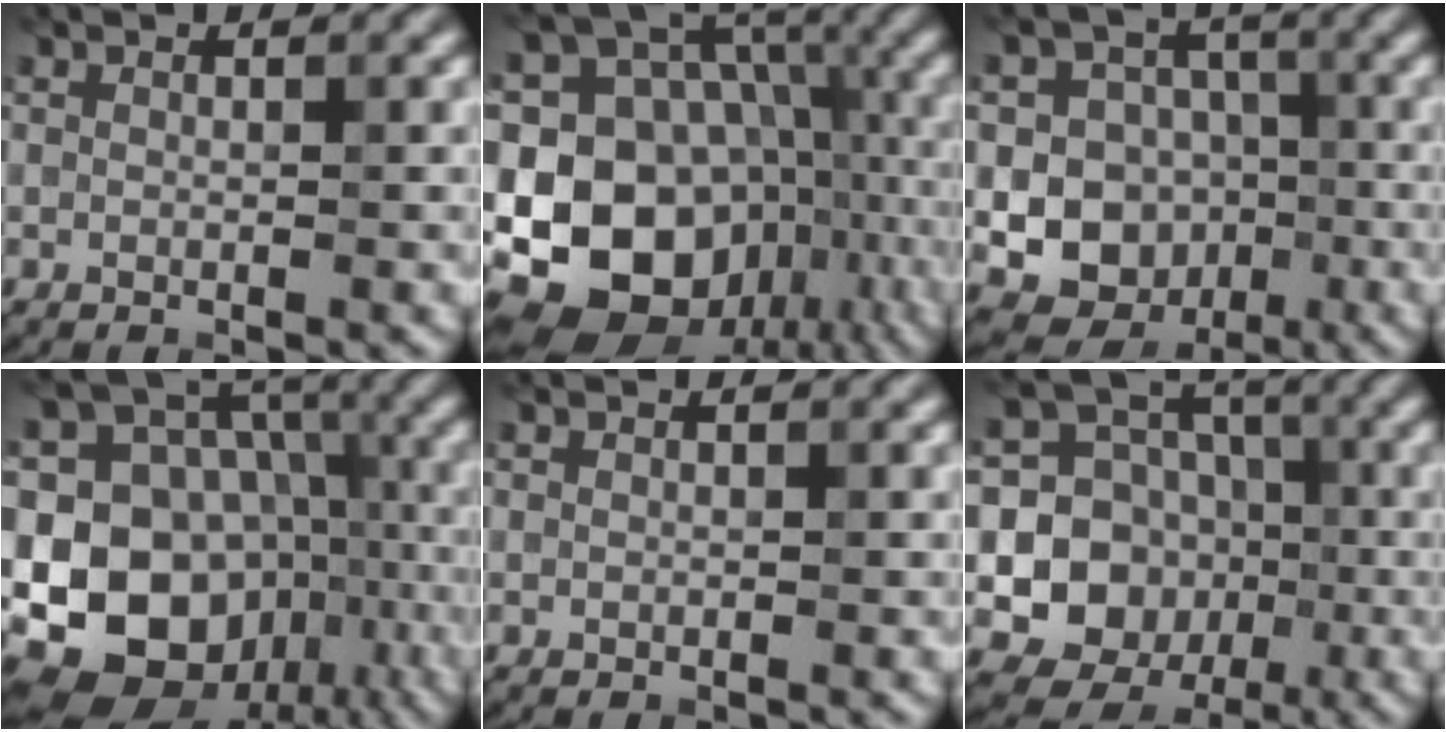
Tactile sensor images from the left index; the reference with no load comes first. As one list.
[{"total": 19.4, "force": [-5.1, 15.8, 10.0], "torque": [-0.176, 0.012, -0.067]}, {"total": 10.0, "force": [-2.2, 9.4, 2.8], "torque": [-0.044, 0.007, -0.050]}, {"total": 17.3, "force": [-4.7, 14.6, 8.0], "torque": [-0.154, 0.005, -0.063]}, {"total": 0.0}, {"total": 9.9, "force": [-1.1, 9.2, 3.4], "torque": [-0.053, 0.000, -0.038]}]